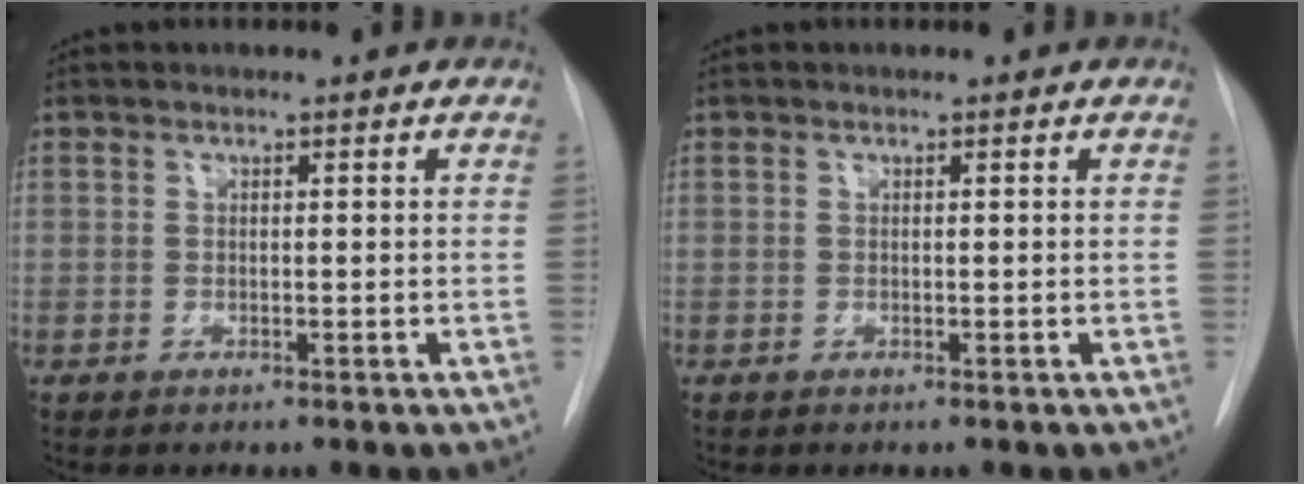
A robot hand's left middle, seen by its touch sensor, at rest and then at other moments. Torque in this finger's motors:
{"motor_torque": [0.00, 0.00, 0.00, 0.00]}